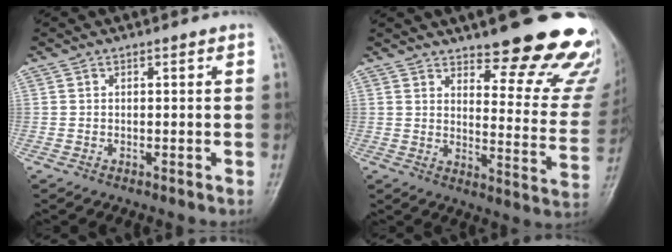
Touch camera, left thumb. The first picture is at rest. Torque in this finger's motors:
{"motor_torque": [0.64, 0.67, 1.27, -1.50, 0.07]}